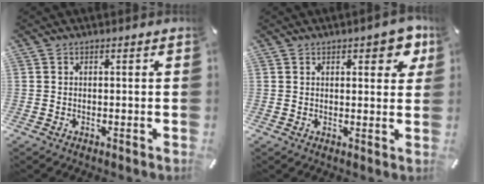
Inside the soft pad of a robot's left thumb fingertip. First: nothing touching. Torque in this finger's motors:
{"motor_torque": [-0.06, -0.25, 0.23, 0.27, -0.01]}